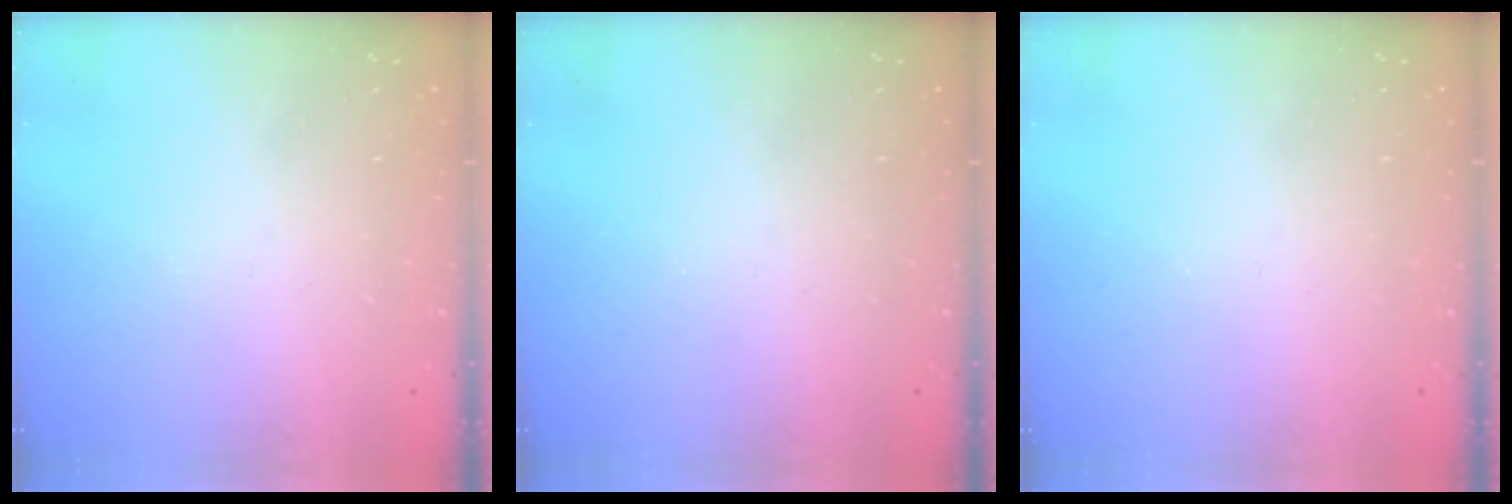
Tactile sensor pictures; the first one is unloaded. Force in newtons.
{"total": 0.0}
{"total": 0.0}